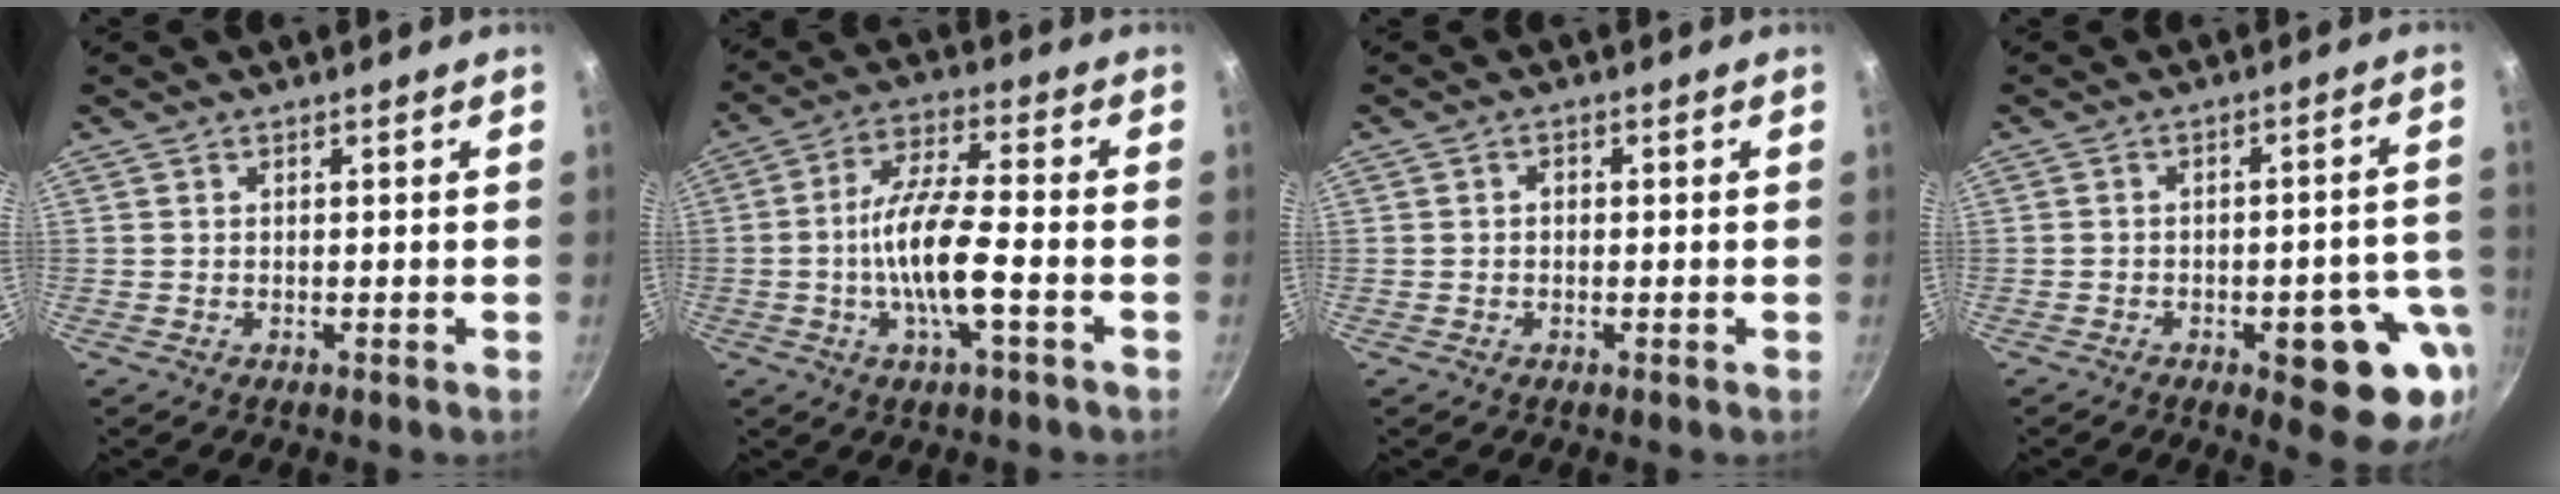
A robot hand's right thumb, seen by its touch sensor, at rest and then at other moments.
{"total": 11.3, "force": [-2.9, 2.9, 10.5], "torque": [-0.200, 0.028, -0.063]}
{"total": 1.3, "force": [0.0, 1.1, 0.8], "torque": [-0.012, 0.005, -0.003]}
{"total": 13.3, "force": [-5.2, 5.2, 11.1], "torque": [-0.088, 0.026, -0.063]}